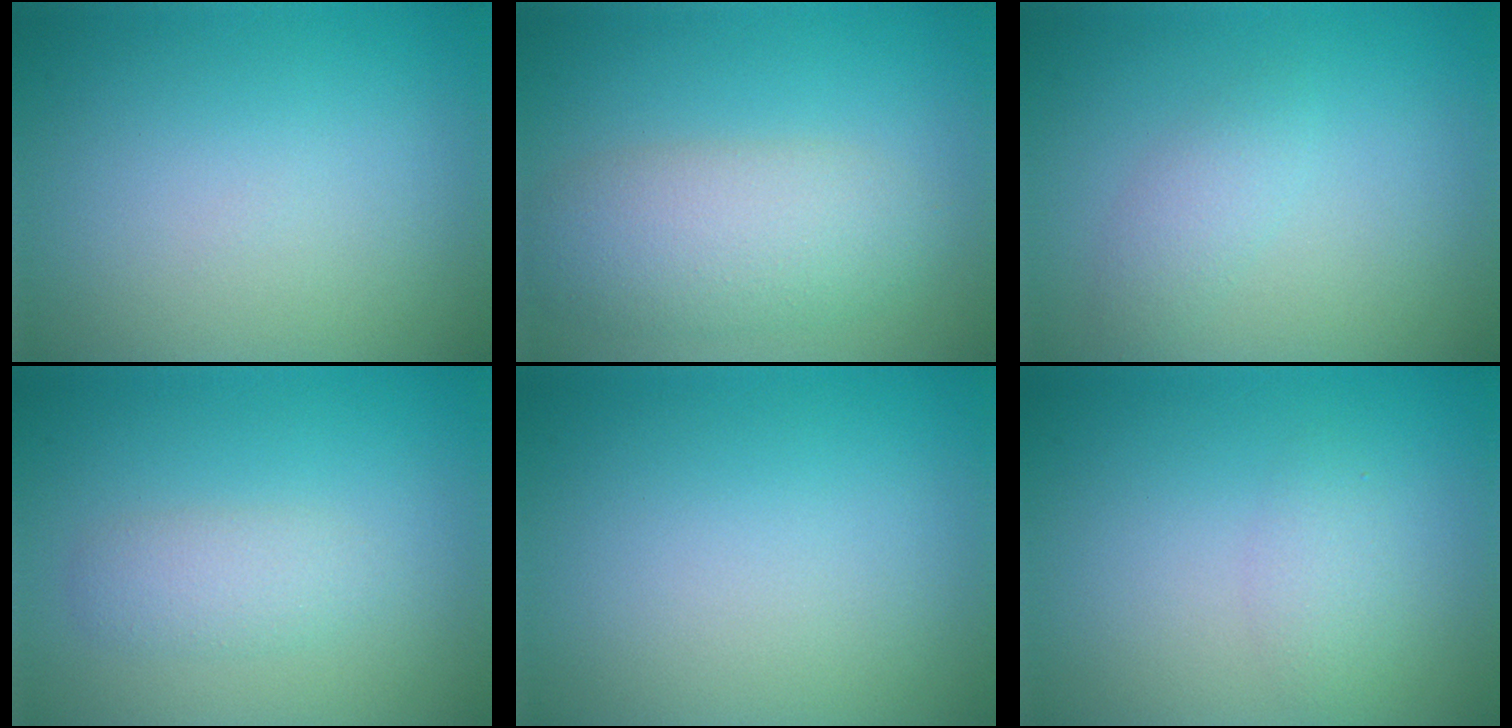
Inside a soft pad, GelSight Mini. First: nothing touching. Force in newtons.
{"total": 5.2, "press": 5.2, "slide": 0.3}
{"total": 1.7, "press": 1.7, "slide": 0.0}
{"total": 2.1, "press": 2.1, "slide": 0.0}
{"total": 0.0}
{"total": 1.6, "press": 1.5, "slide": 0.2}